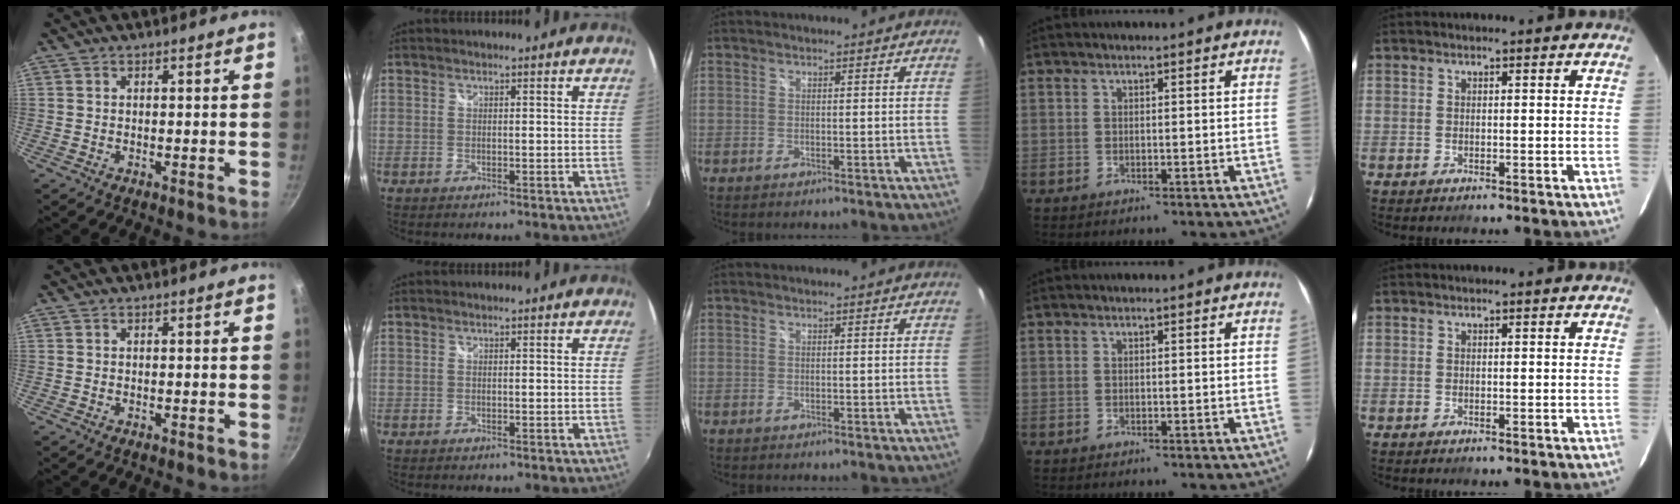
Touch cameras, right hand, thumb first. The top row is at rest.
{}